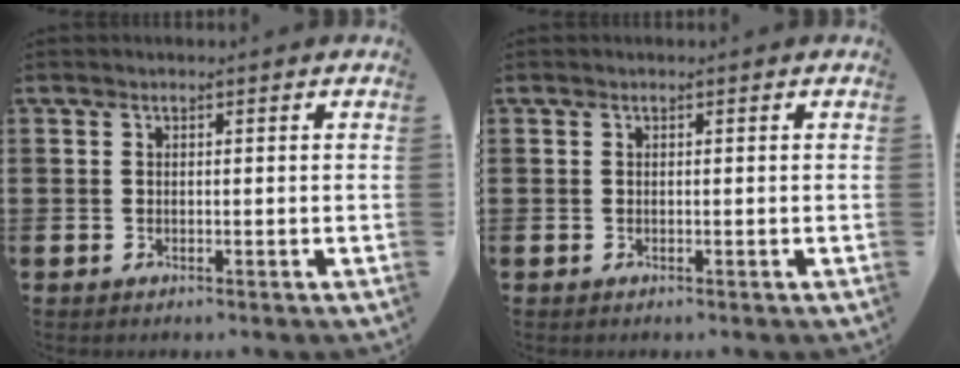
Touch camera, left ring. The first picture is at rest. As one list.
[{"total": 0.0}]